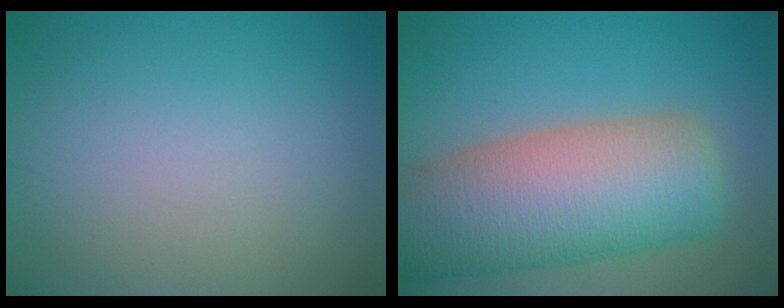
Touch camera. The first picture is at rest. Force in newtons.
{"total": 12.7, "press": 12.7, "slide": 1.0}